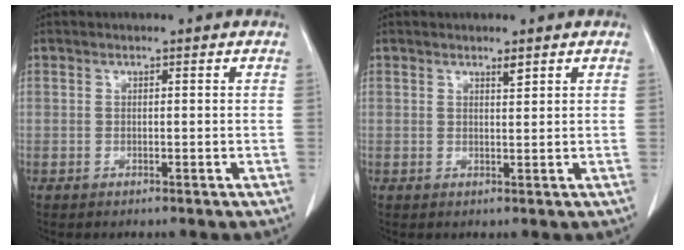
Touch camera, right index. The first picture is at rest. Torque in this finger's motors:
{"motor_torque": [0.10, 0.01, 0.00, 0.01]}